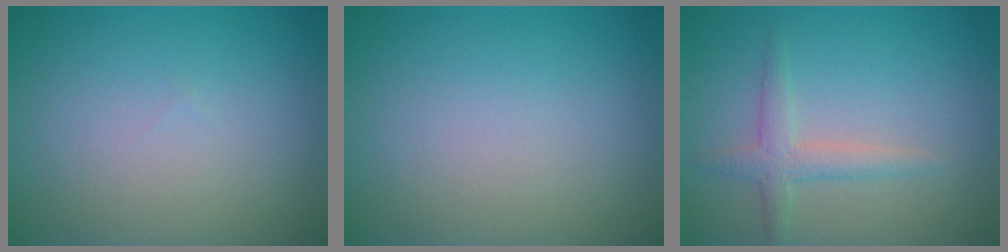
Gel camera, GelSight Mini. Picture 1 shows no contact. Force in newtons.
{"total": 0.0}
{"total": 2.2, "press": 2.2, "slide": 0.1}